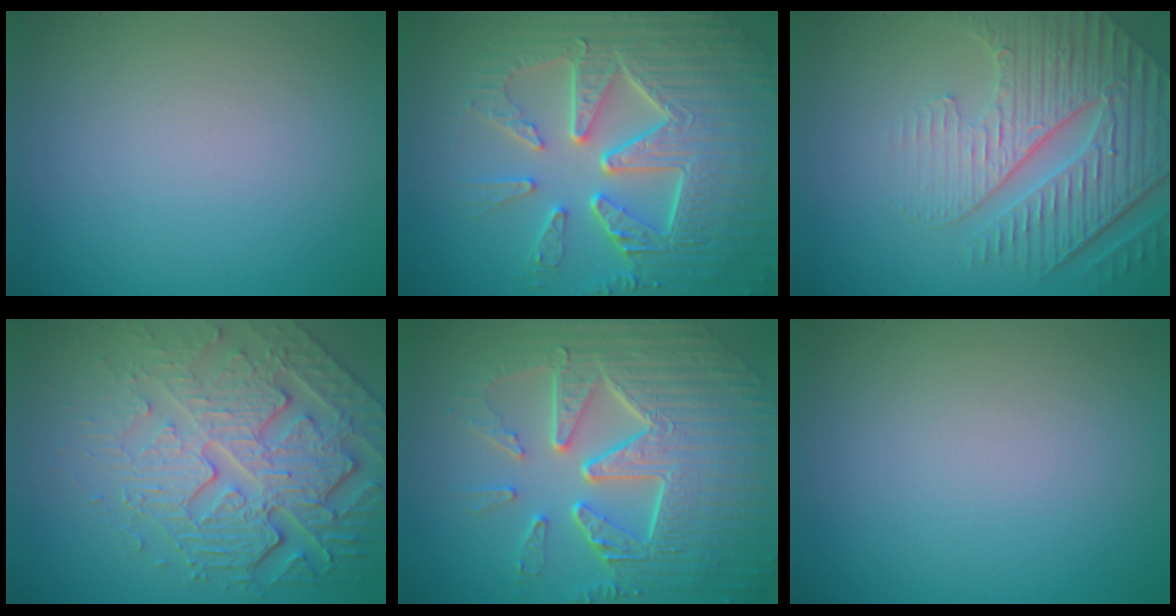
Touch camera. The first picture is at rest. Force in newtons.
{"total": 10.1, "press": 6.8, "slide": 7.5}
{"total": 7.0, "press": 5.4, "slide": 4.5}
{"total": 8.6, "press": 5.9, "slide": 6.3}
{"total": 9.8, "press": 6.6, "slide": 7.2}
{"total": 0.0}